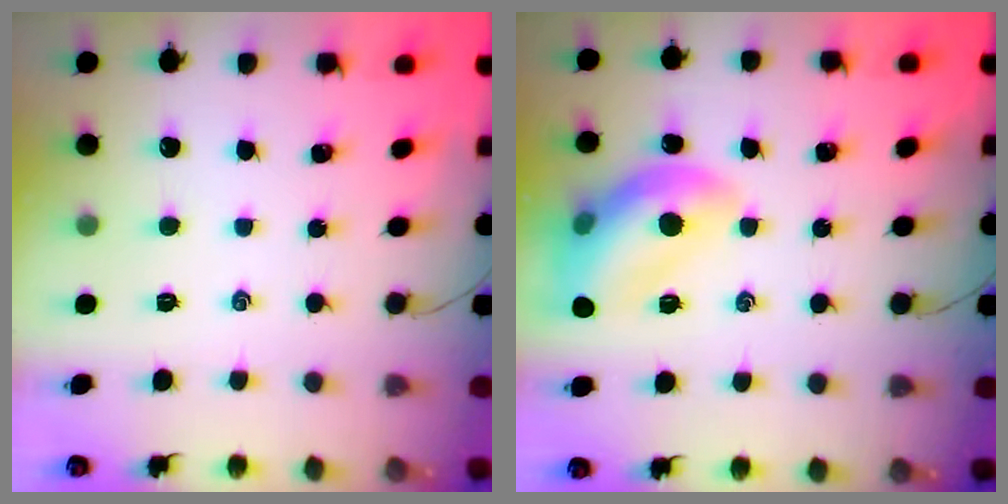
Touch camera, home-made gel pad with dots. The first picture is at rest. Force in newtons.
{"total": 14.3, "press": 14.3, "slide": 1.1}